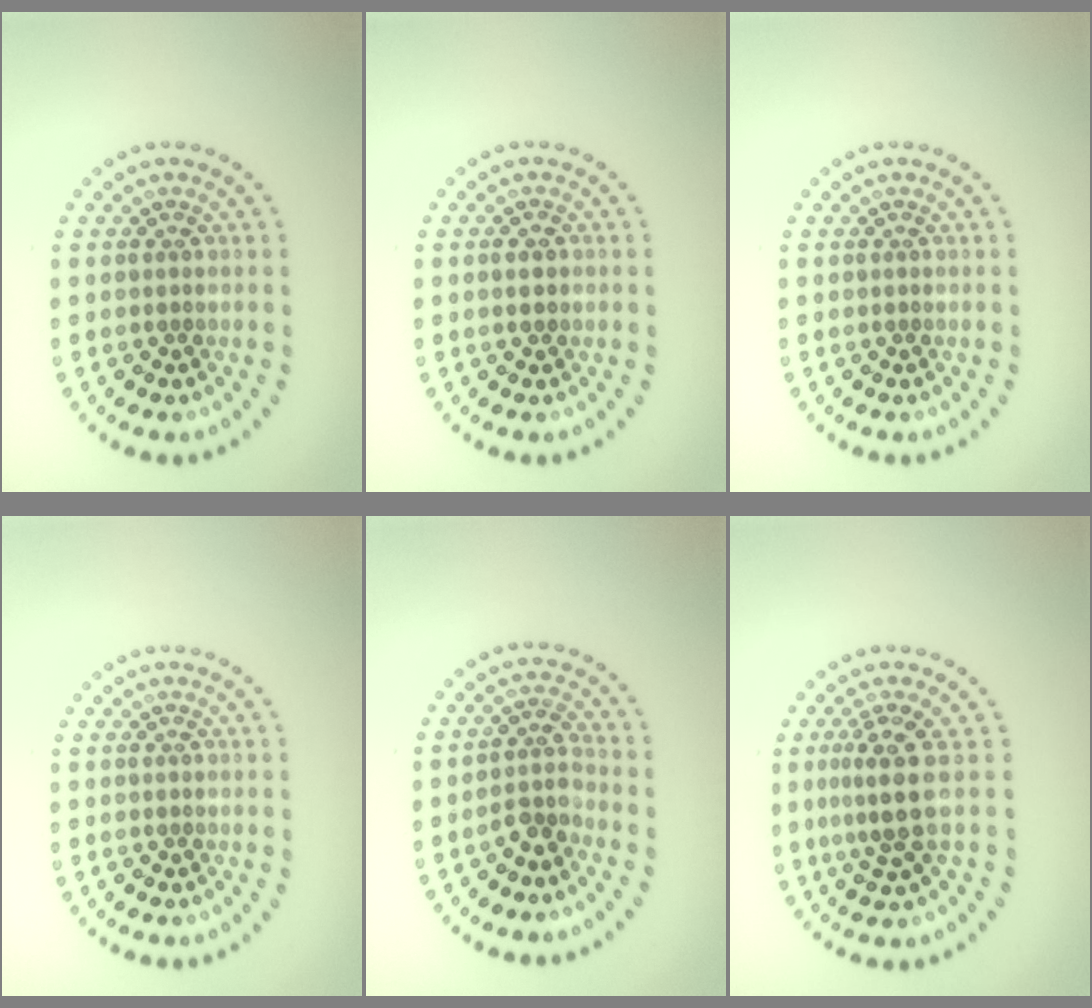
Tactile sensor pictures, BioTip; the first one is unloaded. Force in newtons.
{"total": 1.8, "press": 1.8, "slide": 0.1}
{"total": 0.0}
{"total": 0.0}
{"total": 2.5, "press": 2.0, "slide": 1.6}
{"total": 3.3, "press": 2.5, "slide": 2.2}